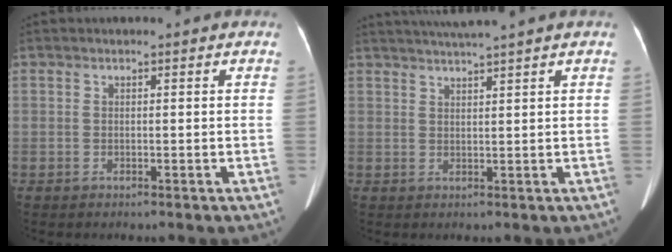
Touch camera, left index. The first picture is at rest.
{"total": 5.0, "force": [4.3, -1.4, 2.1], "torque": [-0.034, 0.014, 0.075]}